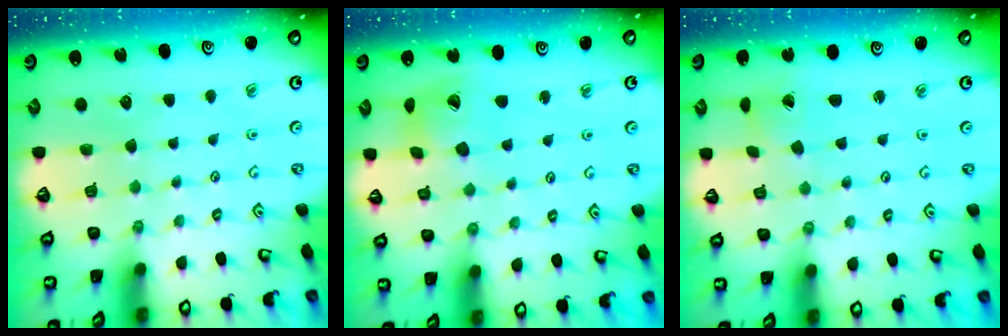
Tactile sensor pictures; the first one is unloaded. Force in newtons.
{"total": 12.0, "press": 11.9, "slide": 1.6}
{"total": 1.6, "press": 1.6, "slide": 0.3}